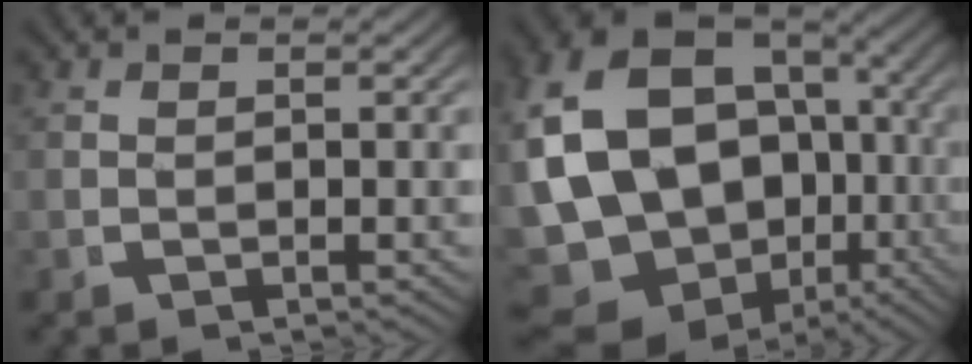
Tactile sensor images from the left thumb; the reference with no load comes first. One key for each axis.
{"total": 20.4, "fx": -3.3, "fy": 16.6, "fz": 11.4, "tx": -0.292, "ty": -0.093, "tz": -0.025}